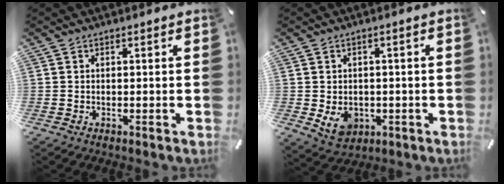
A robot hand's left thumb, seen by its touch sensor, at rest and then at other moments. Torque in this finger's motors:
{"motor_torque": [1.12, 1.13, 0.07, 0.00, 0.01]}